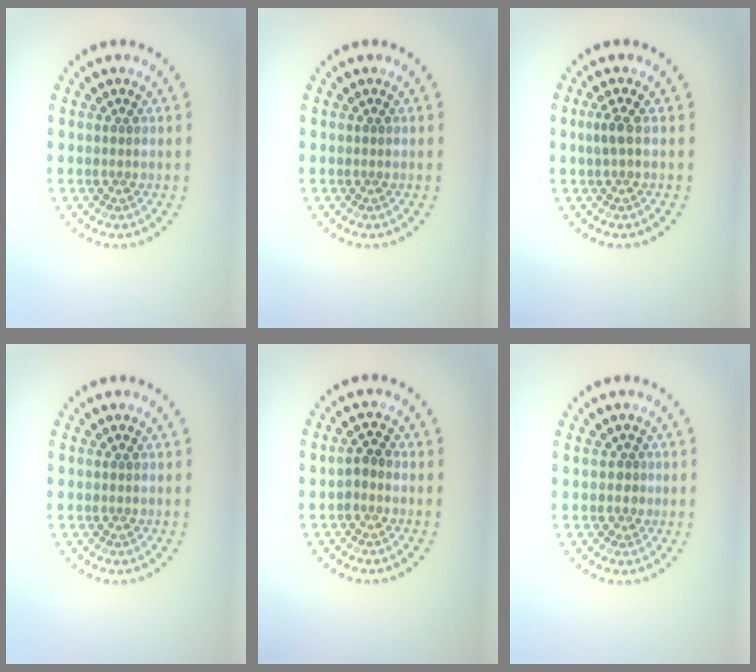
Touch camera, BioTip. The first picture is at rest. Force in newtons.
{"total": 0.0}
{"total": 1.2, "press": 1.0, "slide": 0.5}
{"total": 0.0}
{"total": 1.2, "press": 1.0, "slide": 0.6}
{"total": 0.8, "press": 0.5, "slide": 0.6}